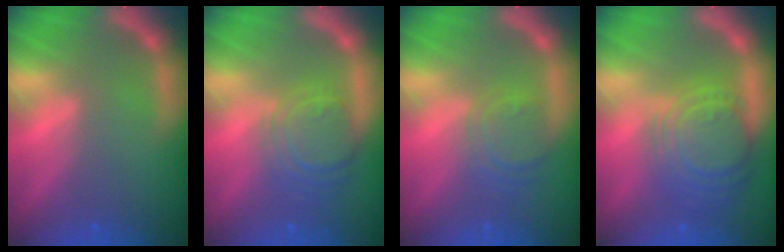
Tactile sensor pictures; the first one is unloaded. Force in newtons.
{"total": 6.0}
{"total": 4.0}
{"total": 9.5}